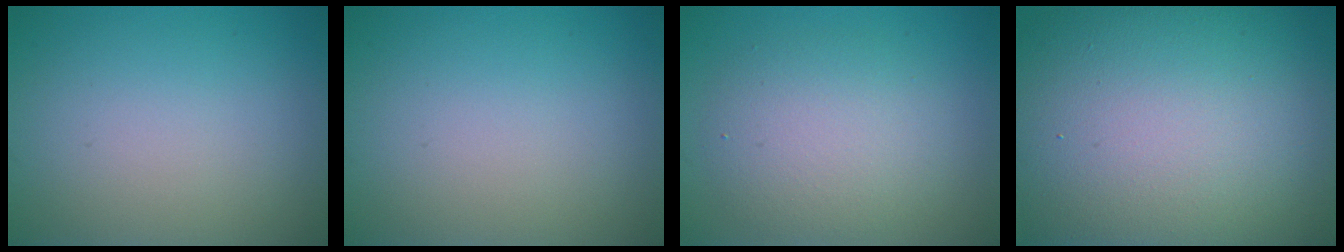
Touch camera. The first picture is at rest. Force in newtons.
{"total": 0.0}
{"total": 4.7, "press": 4.6, "slide": 0.4}
{"total": 19.4, "press": 19.4, "slide": 0.9}